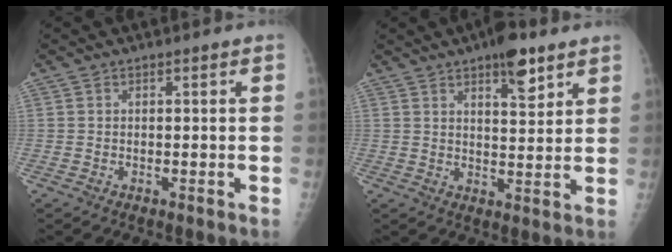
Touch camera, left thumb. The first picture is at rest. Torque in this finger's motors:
{"motor_torque": [1.19, 0.63, 0.80, -0.55, 0.01]}